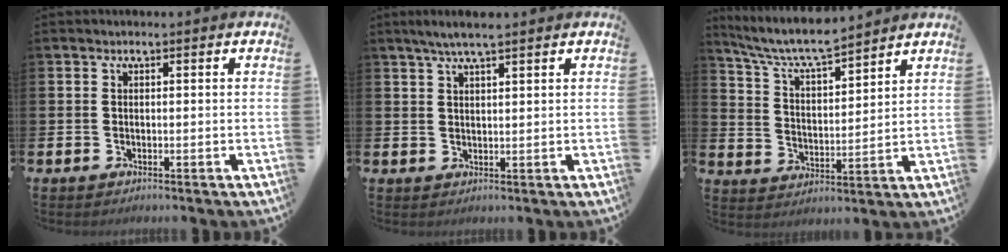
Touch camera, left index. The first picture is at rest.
{"total": 3.8, "force": [3.1, 0.5, 2.2], "torque": [-0.040, -0.007, 0.053]}
{"total": 7.0, "force": [6.5, 0.6, 2.5], "torque": [-0.080, -0.039, 0.113]}